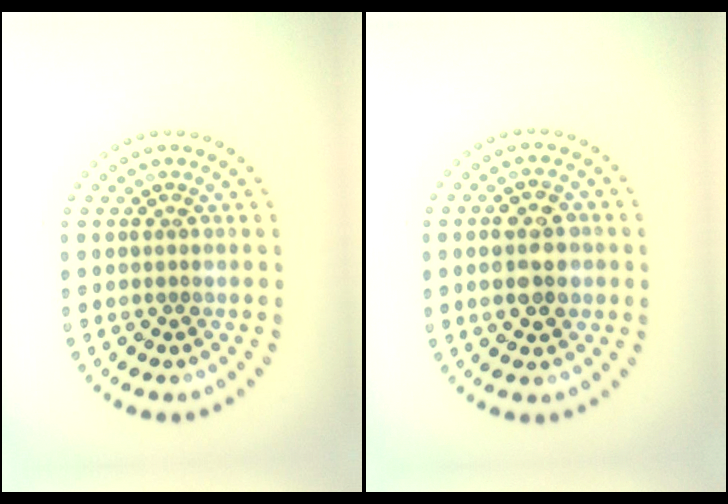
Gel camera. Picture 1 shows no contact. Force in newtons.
{"total": 3.7, "press": 3.7, "slide": 0.5}